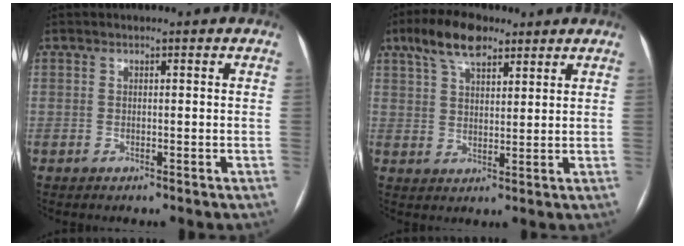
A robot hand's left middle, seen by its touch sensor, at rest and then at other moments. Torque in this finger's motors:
{"motor_torque": [0.75, -0.75, 0.09, 0.02]}